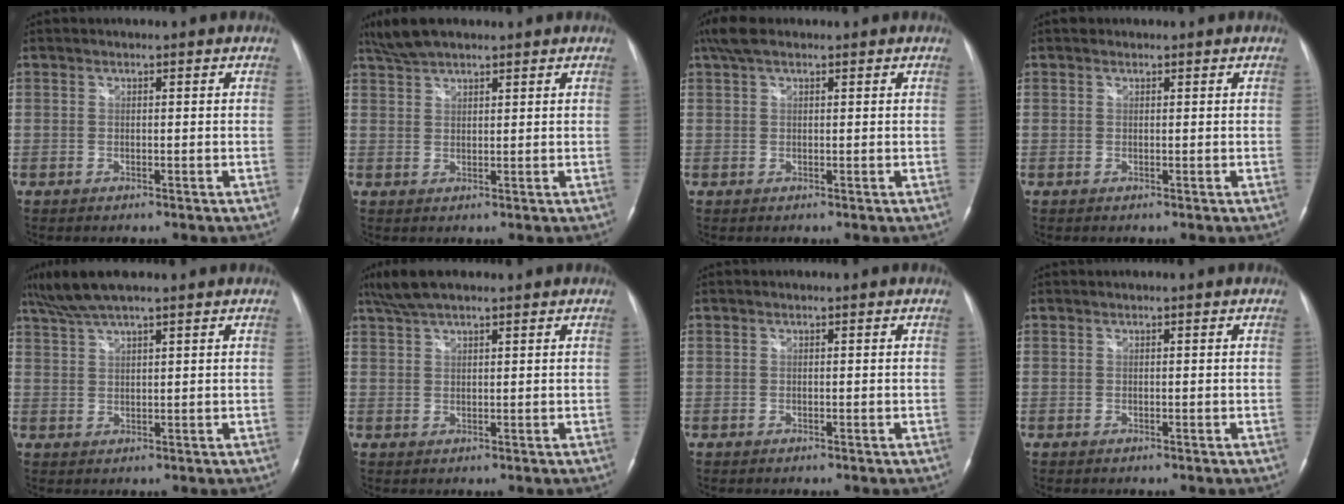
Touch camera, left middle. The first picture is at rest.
{"total": 5.3, "force": [4.4, 1.4, 2.6], "torque": [-0.062, 0.016, 0.085]}
{"total": 4.2, "force": [2.9, 1.5, 2.6], "torque": [-0.060, 0.025, 0.055]}
{"total": 0.6, "force": [0.4, 0.4, 0.0], "torque": [-0.003, 0.002, 0.004]}
{"total": 6.7, "force": [5.5, 0.6, 3.9], "torque": [-0.082, 0.031, 0.101]}
{"total": 5.8, "force": [4.6, 1.4, 3.3], "torque": [-0.072, 0.022, 0.085]}
{"total": 0.0}
{"total": 0.0}